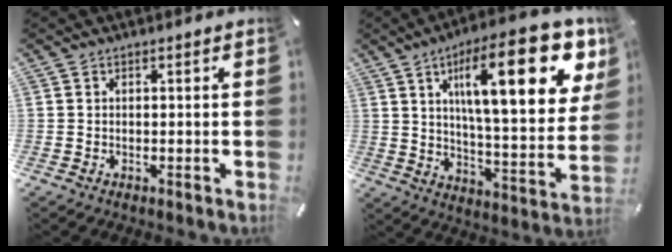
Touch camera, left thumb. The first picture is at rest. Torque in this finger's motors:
{"motor_torque": [2.92, 2.09, 1.51, -1.26, 0.66]}